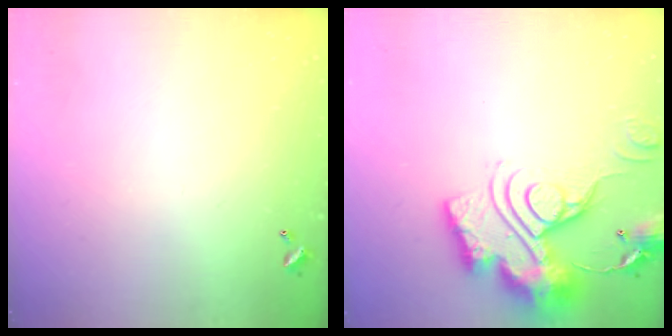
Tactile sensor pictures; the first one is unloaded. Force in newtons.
{"total": 21.4, "press": 21.3, "slide": 2.0}